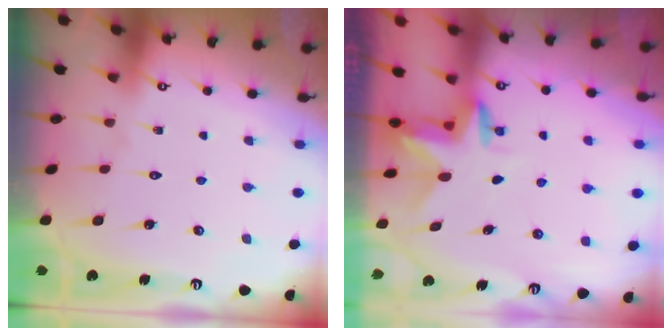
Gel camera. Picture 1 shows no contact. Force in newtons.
{"total": 2.7, "press": 2.7, "slide": 0.1}